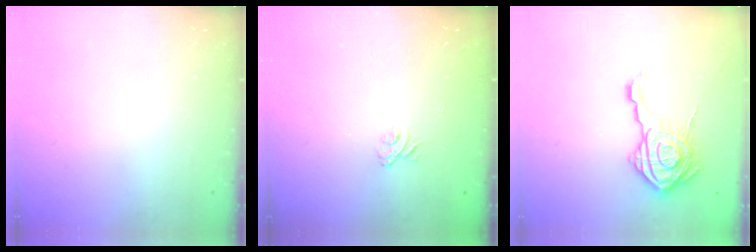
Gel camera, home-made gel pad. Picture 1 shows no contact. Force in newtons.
{"total": 1.9, "press": 1.5, "slide": 1.1}
{"total": 17.5, "press": 17.5, "slide": 0.7}